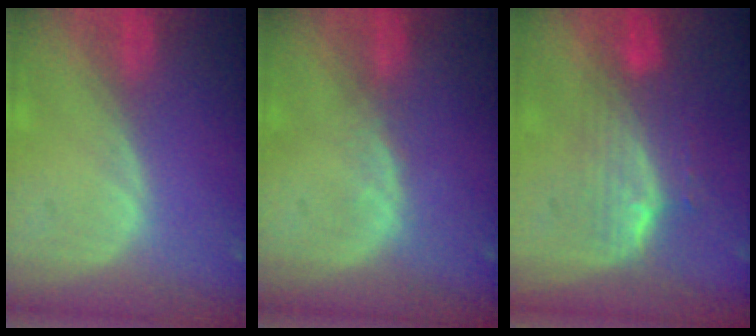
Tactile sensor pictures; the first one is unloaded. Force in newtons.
{"total": 1.1, "press": 1.1, "slide": 0.2}
{"total": 7.3, "press": 6.5, "slide": 3.3}